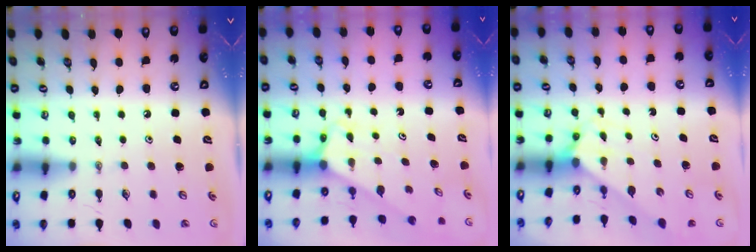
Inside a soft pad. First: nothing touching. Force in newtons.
{"total": 2.5, "press": 2.5, "slide": 0.2}
{"total": 2.6, "press": 2.6, "slide": 0.3}